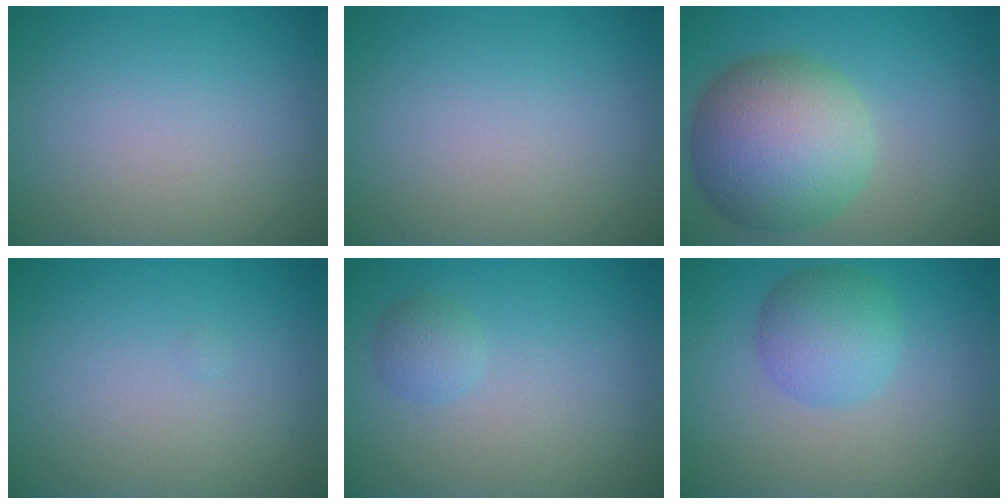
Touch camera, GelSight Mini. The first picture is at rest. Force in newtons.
{"total": 0.0}
{"total": 10.4, "press": 10.4, "slide": 0.5}
{"total": 0.0}
{"total": 1.4, "press": 1.4, "slide": 0.1}
{"total": 4.0, "press": 4.0, "slide": 0.1}